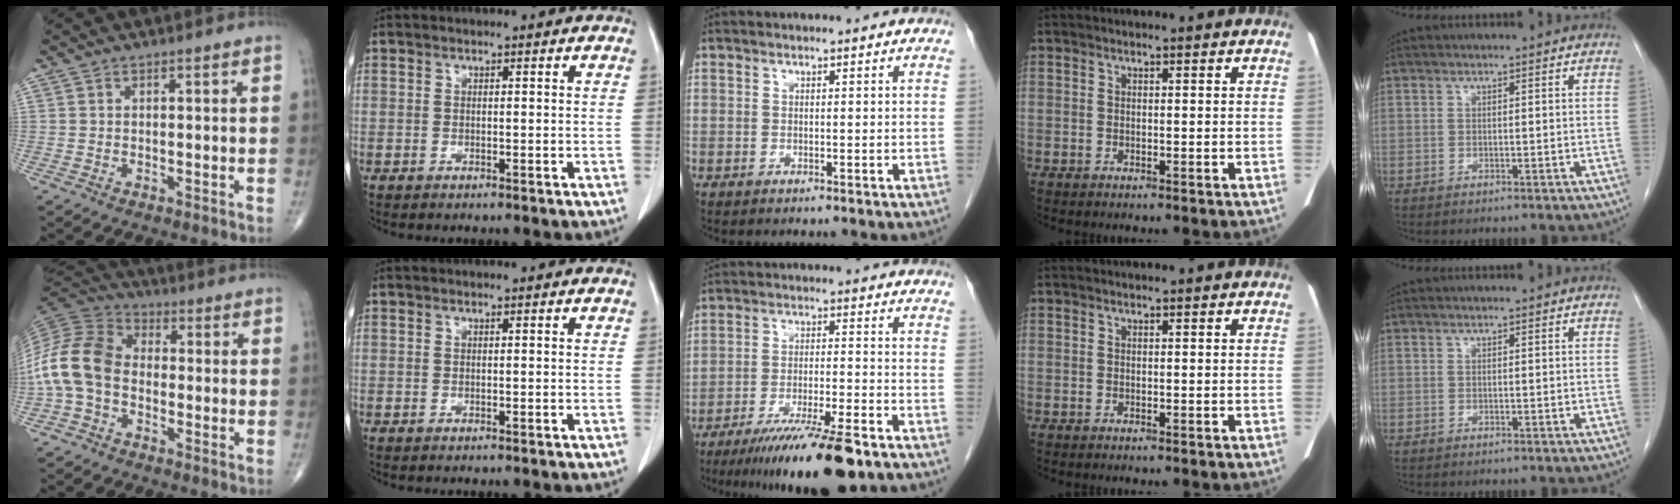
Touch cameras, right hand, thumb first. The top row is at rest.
{"thumb": {"total": 12.6, "force": [-2.4, 8.9, 8.7], "torque": [-0.175, 0.034, -0.061]}, "middle": {"total": 14.3, "force": [-10.3, 0.9, 9.8], "torque": [-0.153, -0.035, -0.169]}}